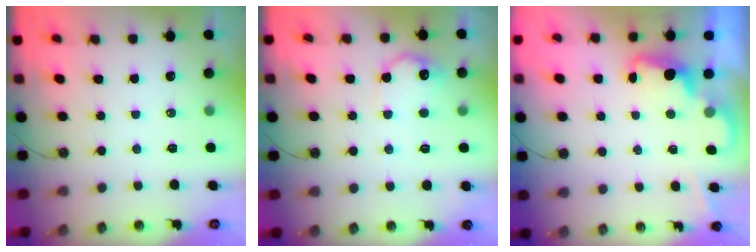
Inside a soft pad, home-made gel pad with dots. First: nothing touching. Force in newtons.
{"total": 10.4, "press": 10.4, "slide": 0.5}
{"total": 2.3, "press": 2.2, "slide": 0.5}